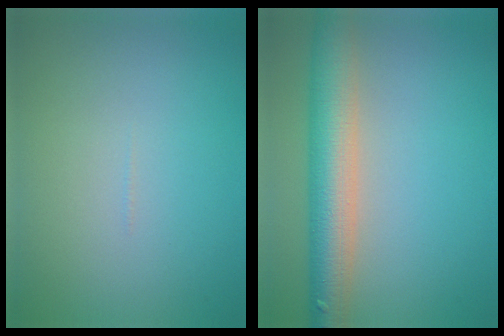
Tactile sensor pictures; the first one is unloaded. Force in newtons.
{"total": 6.6, "press": 6.6, "slide": 0.4}